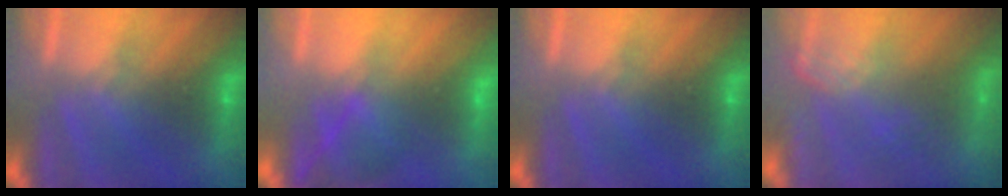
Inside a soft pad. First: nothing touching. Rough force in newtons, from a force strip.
{"total": 2.9}
{"total": 0.0}
{"total": 2.6}